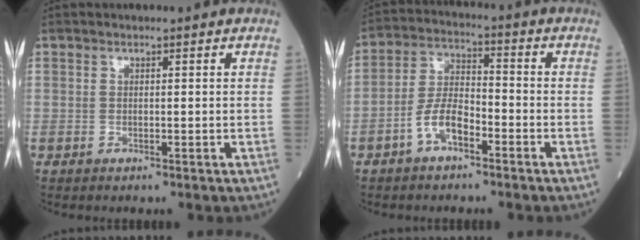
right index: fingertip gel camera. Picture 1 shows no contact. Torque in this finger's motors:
{"motor_torque": [0.59, -0.53, 0.54, 0.14]}